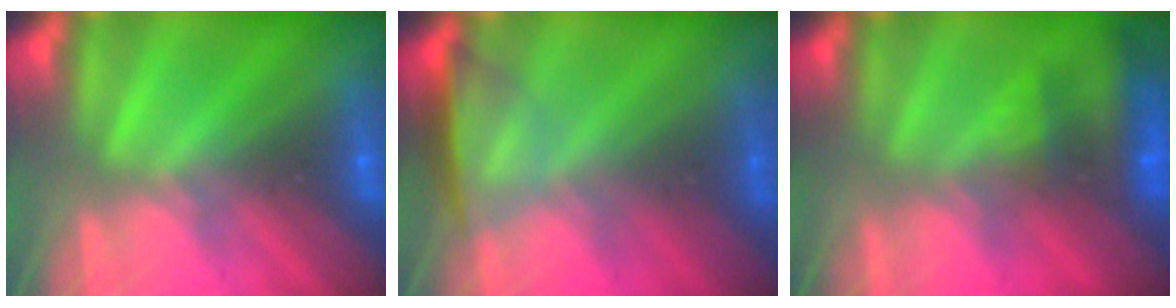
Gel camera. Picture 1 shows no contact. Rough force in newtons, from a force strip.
{"total": 3.8}
{"total": 7.6}